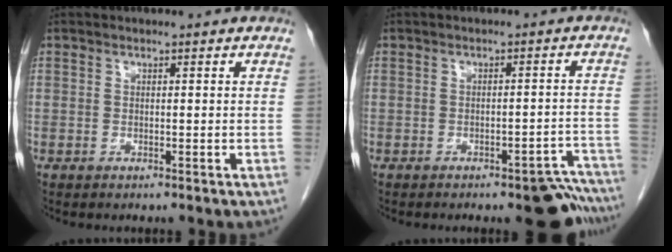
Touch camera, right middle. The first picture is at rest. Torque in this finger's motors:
{"motor_torque": [0.02, -0.01, 0.03, 0.02]}